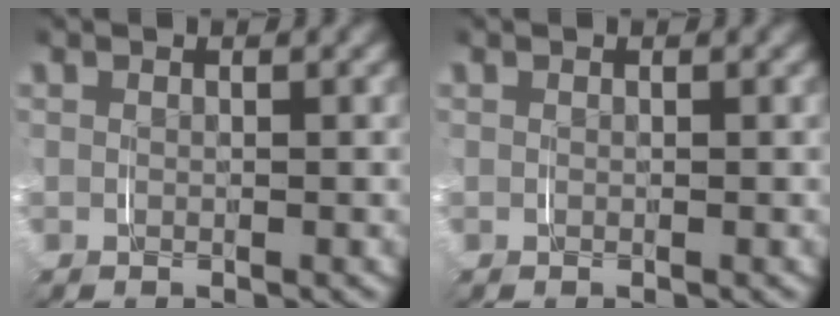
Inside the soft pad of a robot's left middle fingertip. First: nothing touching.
{"total": 0.0}